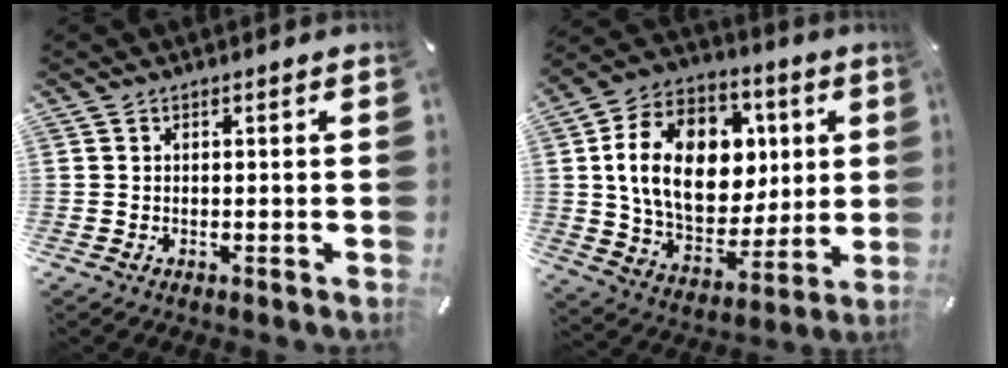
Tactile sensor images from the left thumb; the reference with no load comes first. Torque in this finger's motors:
{"motor_torque": [2.29, 2.72, 1.81, -0.96, 0.86]}